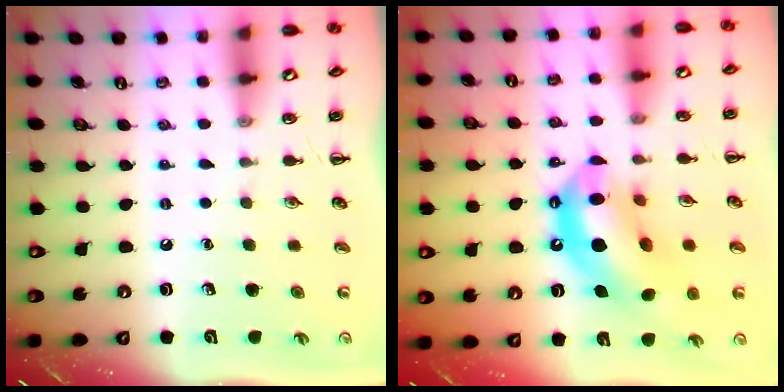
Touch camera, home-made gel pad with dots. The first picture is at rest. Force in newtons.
{"total": 16.0, "press": 15.4, "slide": 4.5}